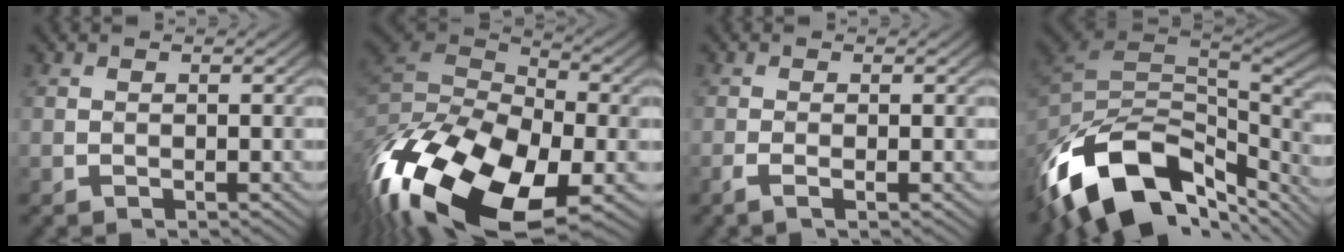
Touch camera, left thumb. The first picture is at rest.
{"total": 20.2, "force": [-9.3, 10.6, 14.4], "torque": [-0.339, -0.046, -0.139]}
{"total": 1.6, "force": [-0.7, 0.2, 1.5], "torque": [-0.032, 0.002, -0.019]}
{"total": 16.9, "force": [-9.3, 8.7, 11.1], "torque": [-0.252, -0.015, -0.166]}